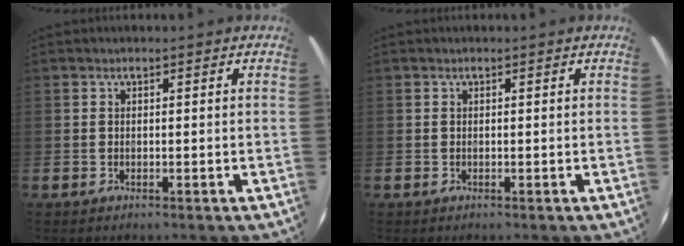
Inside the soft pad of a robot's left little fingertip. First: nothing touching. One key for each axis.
{"total": 0.0}